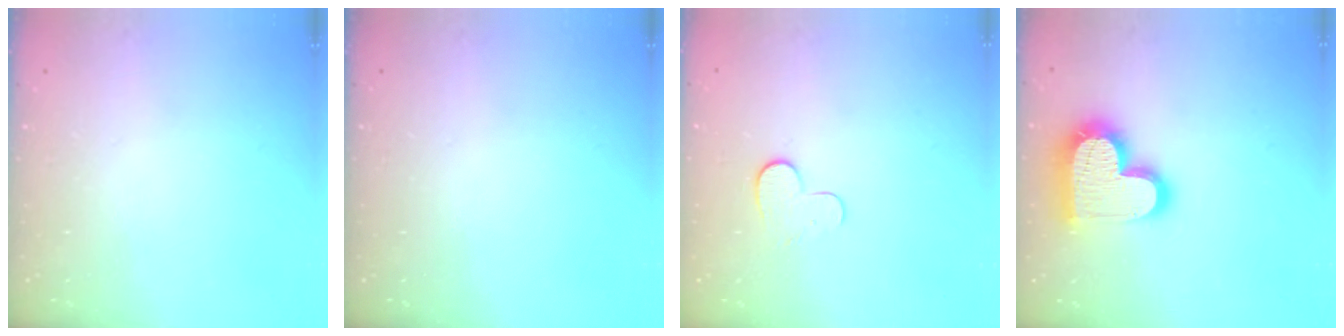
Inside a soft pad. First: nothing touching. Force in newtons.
{"total": 0.0}
{"total": 6.3, "press": 6.3, "slide": 0.5}
{"total": 19.8, "press": 19.7, "slide": 1.3}